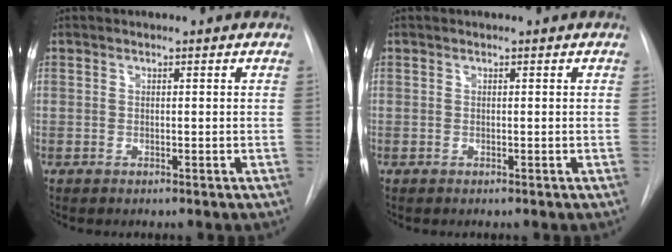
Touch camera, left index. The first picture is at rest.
{"total": 0.0}